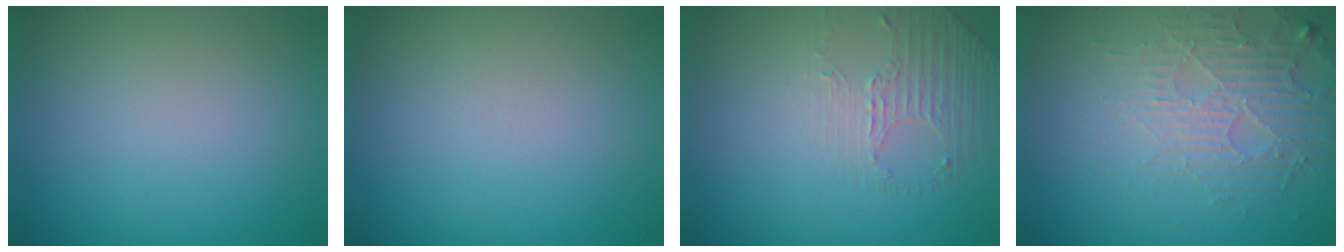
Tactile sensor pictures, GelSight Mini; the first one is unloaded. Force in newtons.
{"total": 0.0}
{"total": 1.4, "press": 0.8, "slide": 1.1}
{"total": 3.9, "press": 3.5, "slide": 1.6}